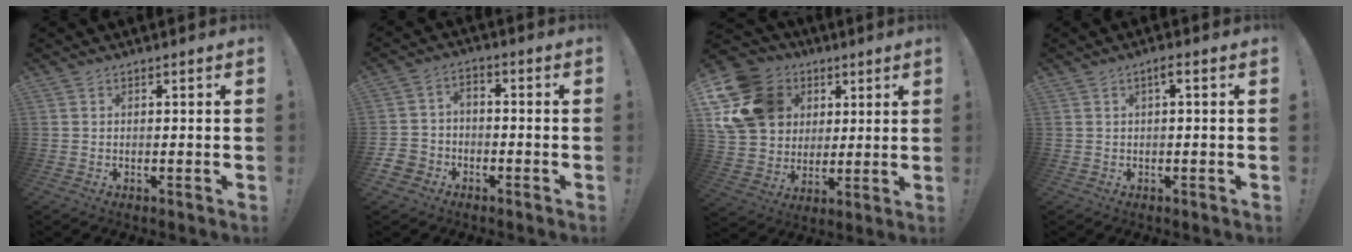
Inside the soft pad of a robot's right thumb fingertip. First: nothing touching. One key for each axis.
{"total": 5.6, "fx": -4.0, "fy": 3.6, "fz": 1.4, "tx": -0.028, "ty": 0.025, "tz": -0.077}
{"total": 20.4, "fx": 6.4, "fy": 16.8, "fz": 9.7, "tx": -0.173, "ty": -0.022, "tz": 0.144}
{"total": 1.8, "fx": 0.1, "fy": 0.0, "fz": 1.8, "tx": -0.029, "ty": 0.002, "tz": -0.003}